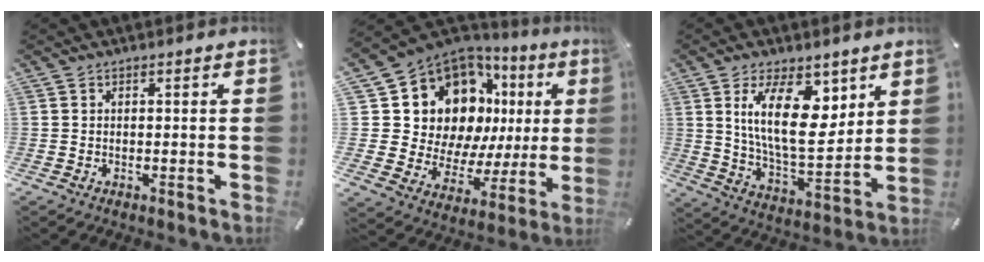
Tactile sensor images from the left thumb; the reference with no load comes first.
{"total": 17.1, "force": [8.2, 12.4, 8.4], "torque": [-0.143, -0.076, 0.165]}
{"total": 16.9, "force": [7.2, 8.5, 12.7], "torque": [-0.234, -0.030, 0.120]}